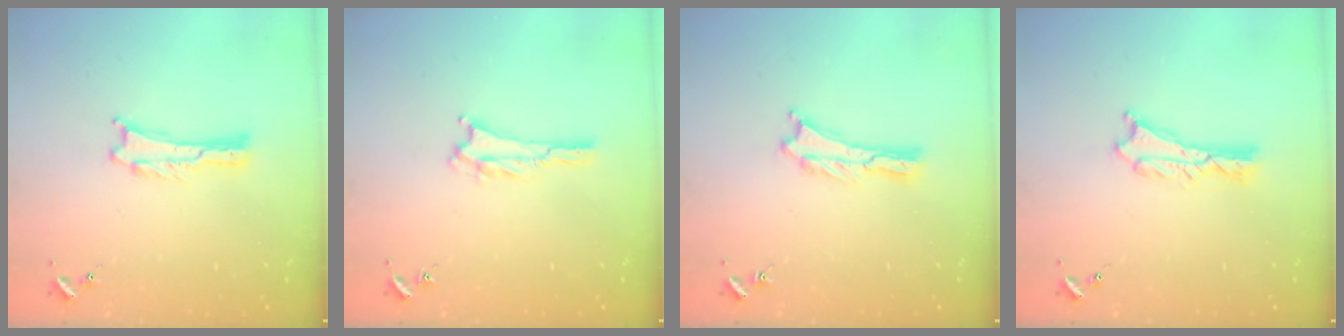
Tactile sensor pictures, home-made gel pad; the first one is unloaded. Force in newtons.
{"total": 1.4, "press": 1.4, "slide": 0.2}
{"total": 0.0}
{"total": 1.1, "press": 1.1, "slide": 0.2}